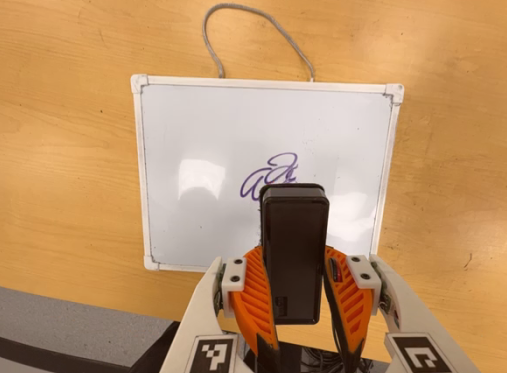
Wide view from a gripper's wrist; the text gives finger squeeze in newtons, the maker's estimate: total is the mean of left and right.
{"total": 10.0, "left": 7.3, "right": 12.6}